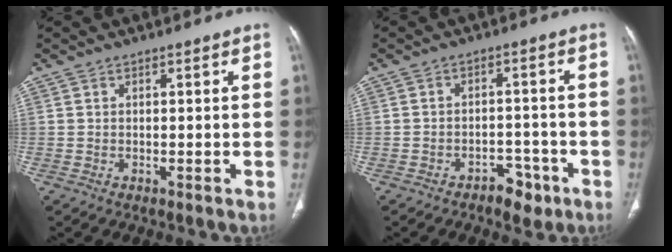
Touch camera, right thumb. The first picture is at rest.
{"total": 5.1, "force": [-3.3, 3.0, 2.5], "torque": [-0.017, 0.029, -0.043]}